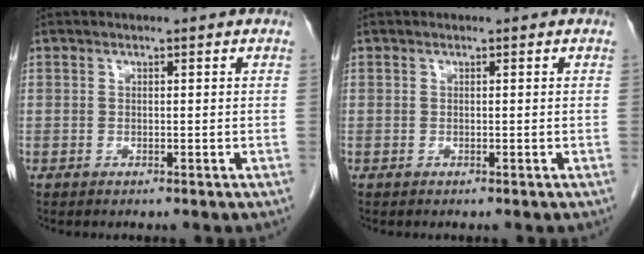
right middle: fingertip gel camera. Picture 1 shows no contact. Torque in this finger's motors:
{"motor_torque": [0.11, -0.01, 0.02, 0.01]}